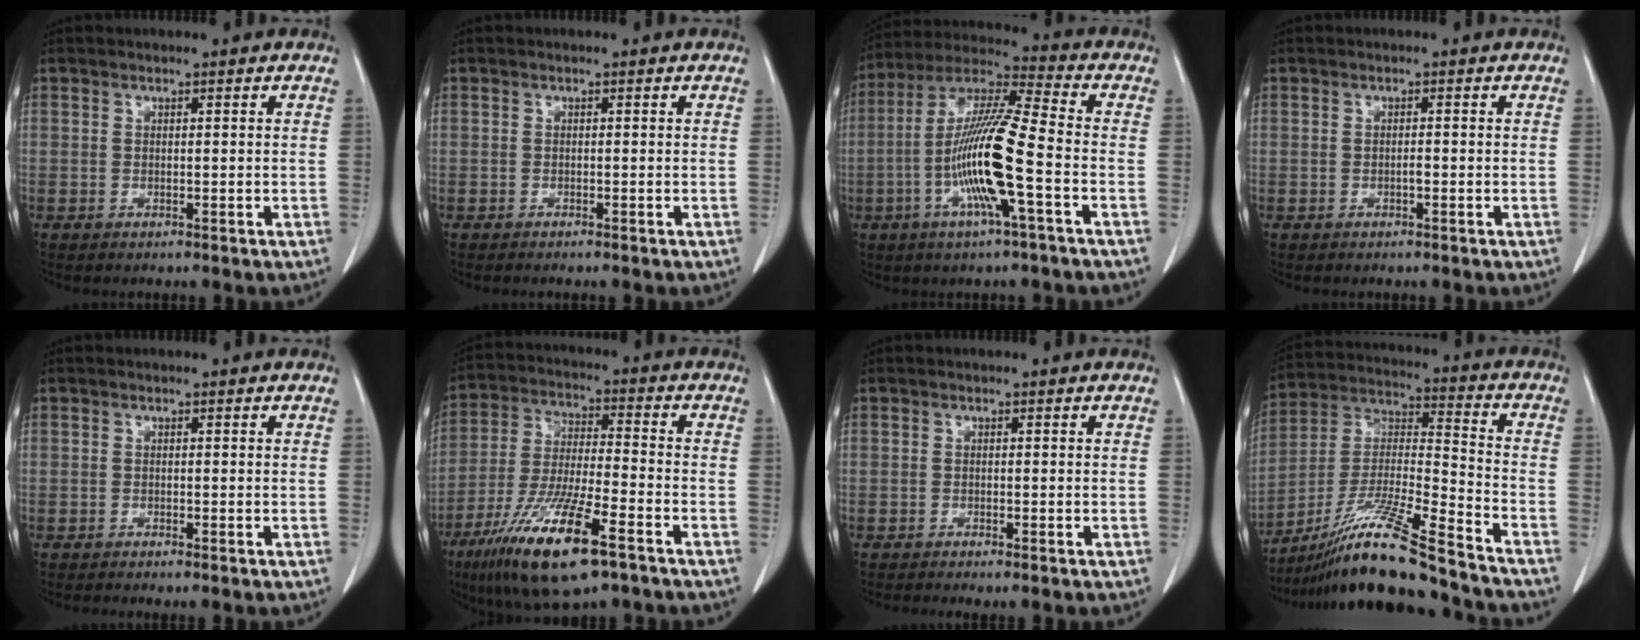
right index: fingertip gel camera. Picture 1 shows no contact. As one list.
[{"total": 0.6, "force": [-0.5, 0.0, 0.2], "torque": [-0.005, -0.001, -0.009]}, {"total": 14.8, "force": [-3.9, 0.4, 14.2], "torque": [-0.283, -0.002, -0.081]}, {"total": 0.6, "force": [-0.3, 0.1, 0.5], "torque": [-0.011, 0.001, -0.005]}, {"total": 1.2, "force": [-1.1, -0.1, 0.6], "torque": [-0.010, 0.000, -0.016]}, {"total": 16.2, "force": [-9.3, 2.3, 13.0], "torque": [-0.269, -0.038, -0.169]}, {"total": 2.2, "force": [-1.8, 0.1, 1.2], "torque": [-0.017, -0.004, -0.025]}, {"total": 18.4, "force": [-14.9, -0.6, 10.8], "torque": [-0.231, -0.024, -0.275]}]